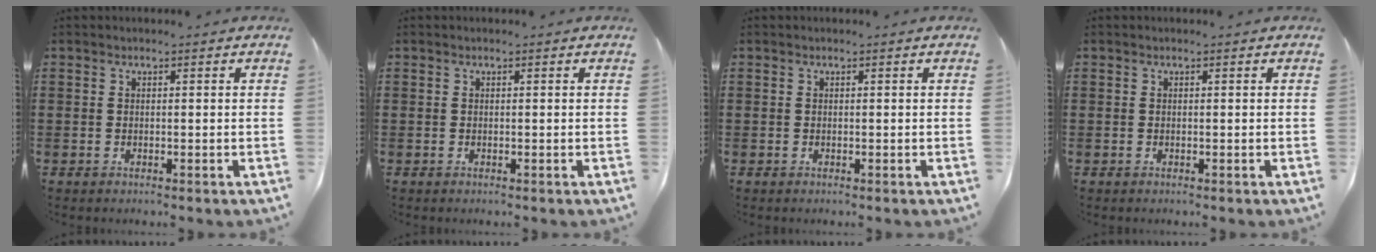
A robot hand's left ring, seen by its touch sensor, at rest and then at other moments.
{"total": 0.0}
{"total": 0.0}
{"total": 0.0}